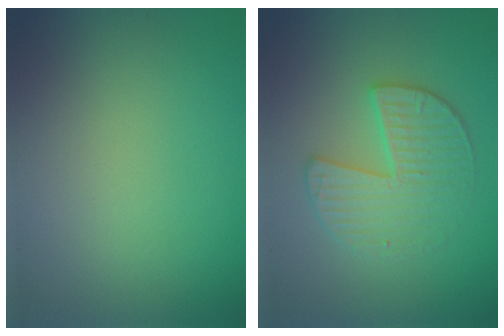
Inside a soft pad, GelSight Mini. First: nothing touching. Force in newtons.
{"total": 3.5, "press": 3.4, "slide": 0.4}